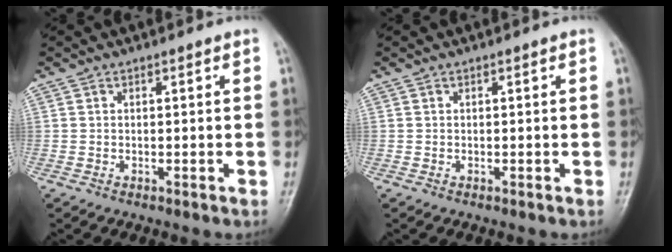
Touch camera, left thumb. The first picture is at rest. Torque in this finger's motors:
{"motor_torque": [0.10, 0.10, -0.01, -0.01, 0.00]}